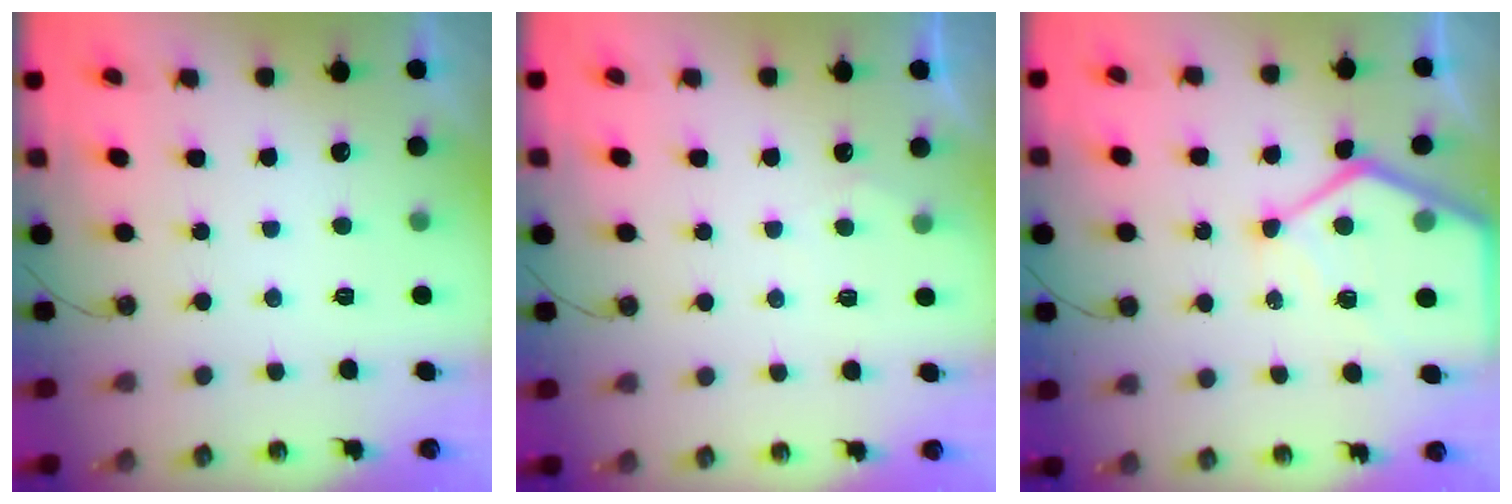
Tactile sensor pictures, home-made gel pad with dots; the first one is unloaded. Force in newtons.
{"total": 3.1, "press": 3.1, "slide": 0.4}
{"total": 14.5, "press": 14.4, "slide": 1.3}